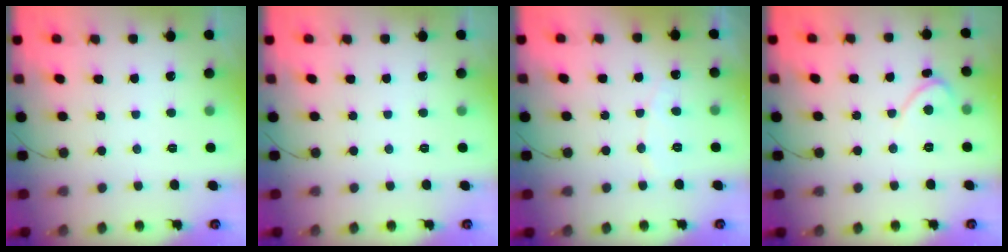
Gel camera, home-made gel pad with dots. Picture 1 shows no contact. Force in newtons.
{"total": 0.0}
{"total": 4.2, "press": 4.2, "slide": 0.4}
{"total": 2.2, "press": 2.2, "slide": 0.2}